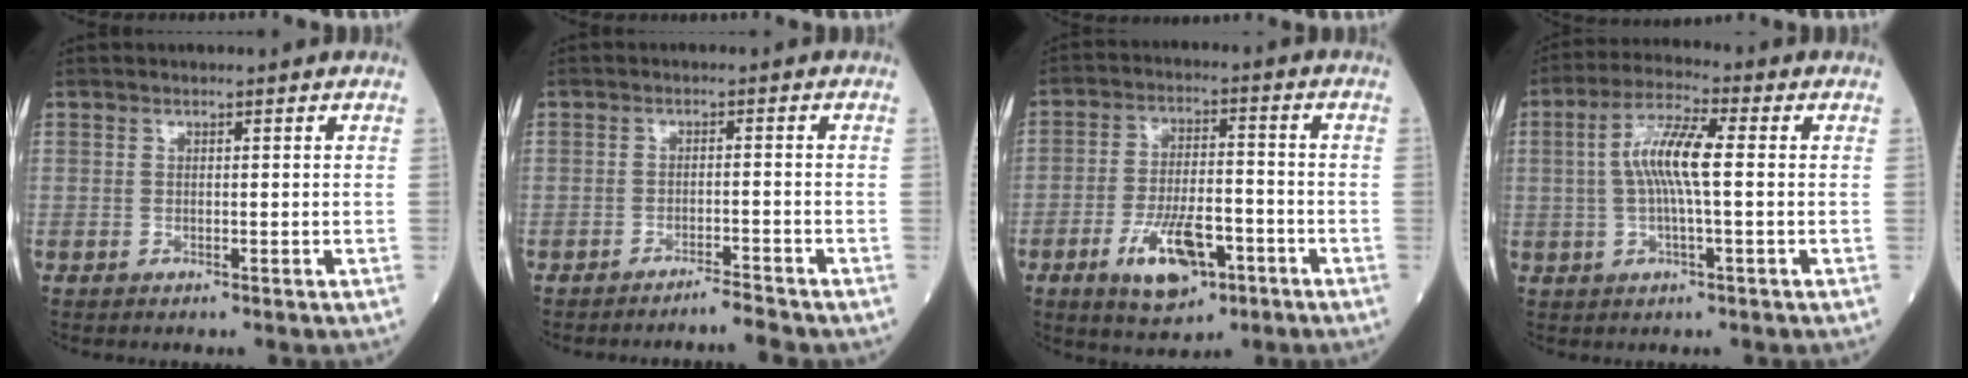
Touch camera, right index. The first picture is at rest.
{"total": 2.8, "force": [-2.6, -0.8, 0.3], "torque": [-0.002, -0.010, -0.042]}
{"total": 10.3, "force": [-4.8, 4.1, 8.1], "torque": [-0.153, -0.003, -0.077]}
{"total": 7.9, "force": [0.5, 1.0, 7.9], "torque": [-0.162, 0.012, 0.003]}